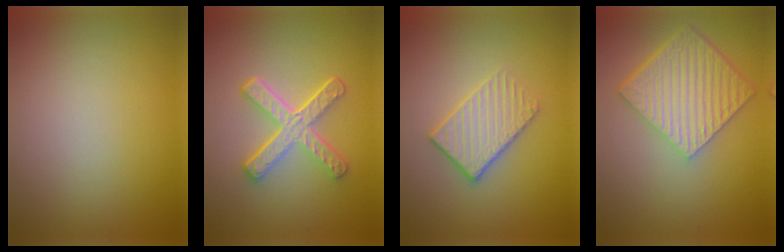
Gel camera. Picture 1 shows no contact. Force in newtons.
{"total": 5.2, "press": 3.7, "slide": 3.6}
{"total": 3.3, "press": 3.1, "slide": 1.1}
{"total": 7.0, "press": 4.9, "slide": 5.0}